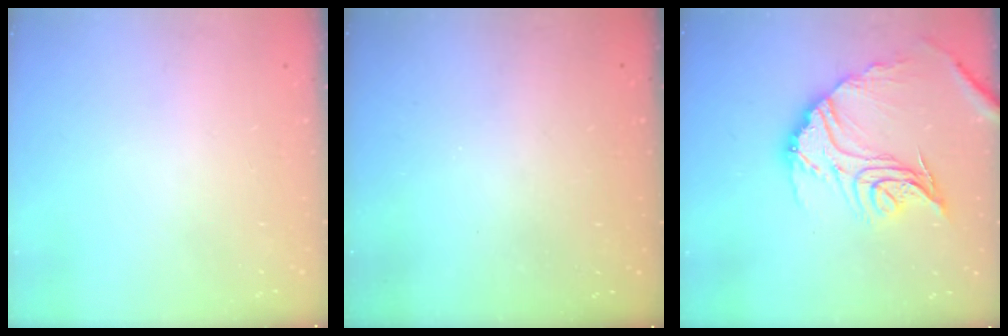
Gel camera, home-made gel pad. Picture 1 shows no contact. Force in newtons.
{"total": 3.1, "press": 3.1, "slide": 0.1}
{"total": 20.5, "press": 20.4, "slide": 2.0}